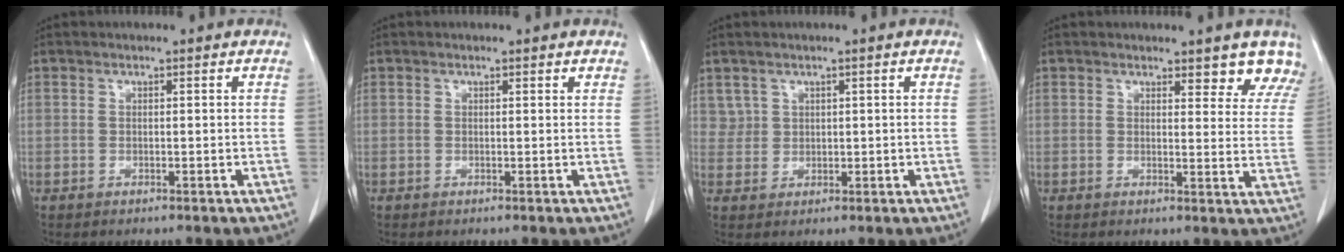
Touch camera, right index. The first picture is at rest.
{"total": 0.6, "force": [0.5, 0.1, 0.1], "torque": [-0.006, -0.001, 0.003]}
{"total": 2.1, "force": [1.2, 1.8, -0.1], "torque": [0.013, 0.006, 0.018]}
{"total": 6.9, "force": [6.2, 2.1, 2.2], "torque": [0.002, -0.019, 0.050]}